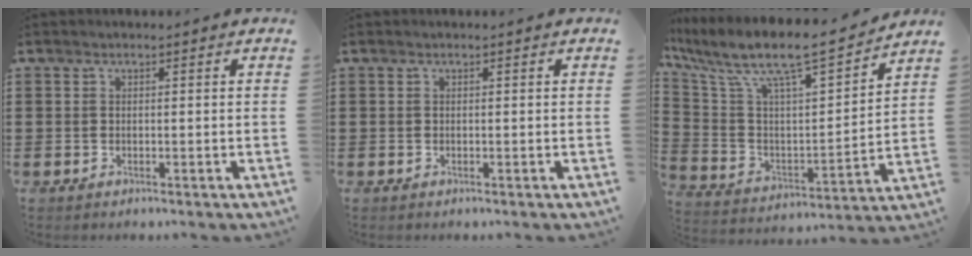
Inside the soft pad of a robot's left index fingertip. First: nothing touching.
{"total": 0.0}
{"total": 9.0, "force": [7.2, 1.5, 5.2], "torque": [-0.134, -0.058, 0.114]}